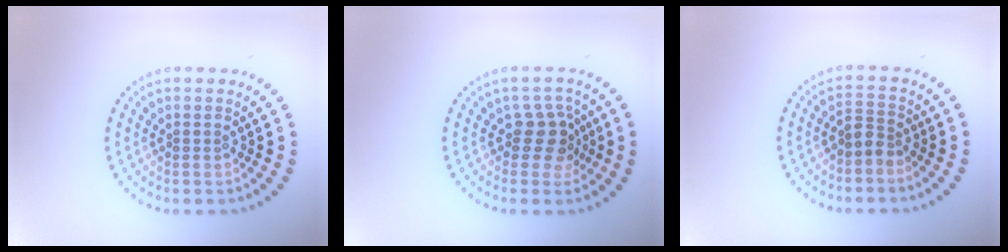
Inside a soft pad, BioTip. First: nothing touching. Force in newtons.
{"total": 2.6, "press": 2.1, "slide": 1.6}
{"total": 1.7, "press": 1.3, "slide": 1.1}